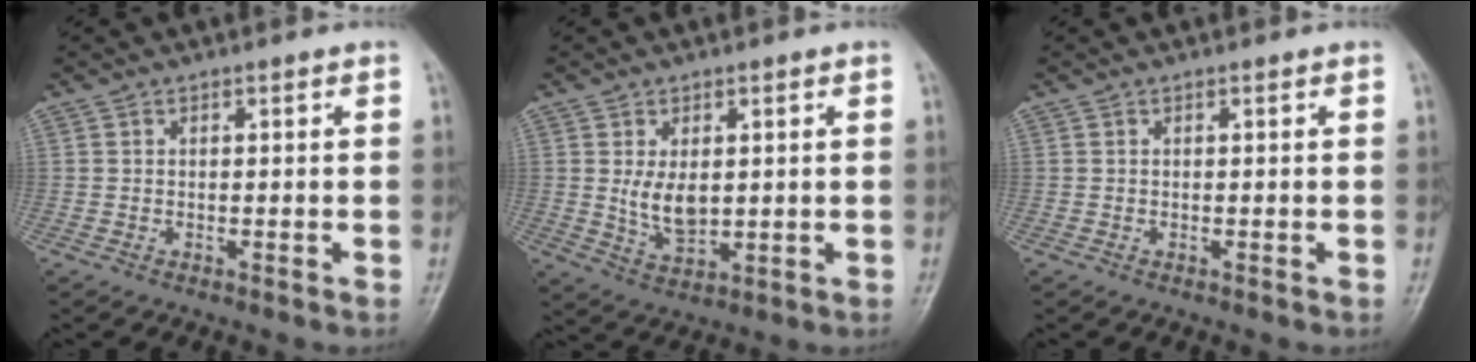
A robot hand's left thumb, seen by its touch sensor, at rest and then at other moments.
{"total": 6.2, "force": [0.8, 3.7, 4.9], "torque": [-0.075, -0.014, 0.025]}
{"total": 0.0}